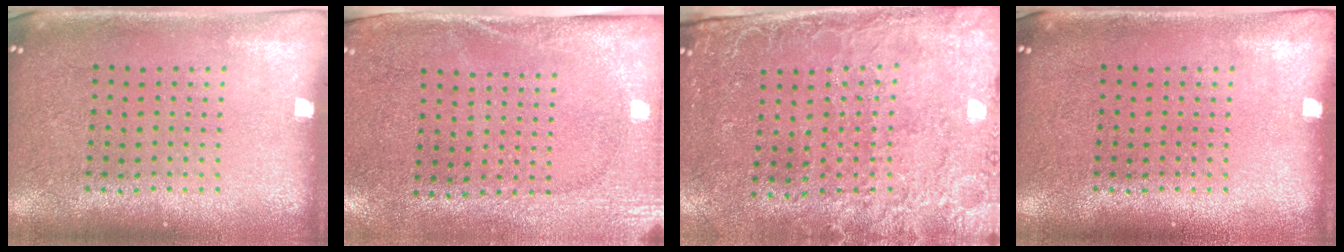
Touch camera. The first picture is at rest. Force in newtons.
{"total": 2.7, "press": 2.1, "slide": 1.6}
{"total": 2.6, "press": 2.4, "slide": 1.1}
{"total": 0.0}